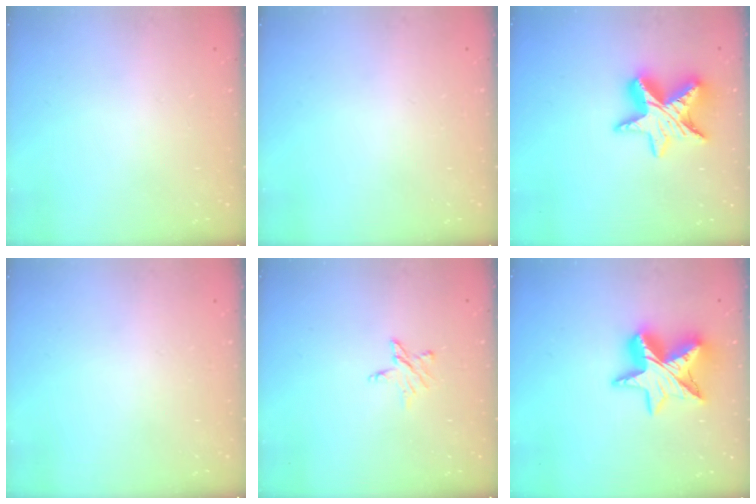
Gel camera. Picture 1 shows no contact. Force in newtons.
{"total": 0.0}
{"total": 13.9, "press": 13.9, "slide": 0.6}
{"total": 0.0}
{"total": 5.8, "press": 5.8, "slide": 0.3}
{"total": 15.2, "press": 15.2, "slide": 1.4}